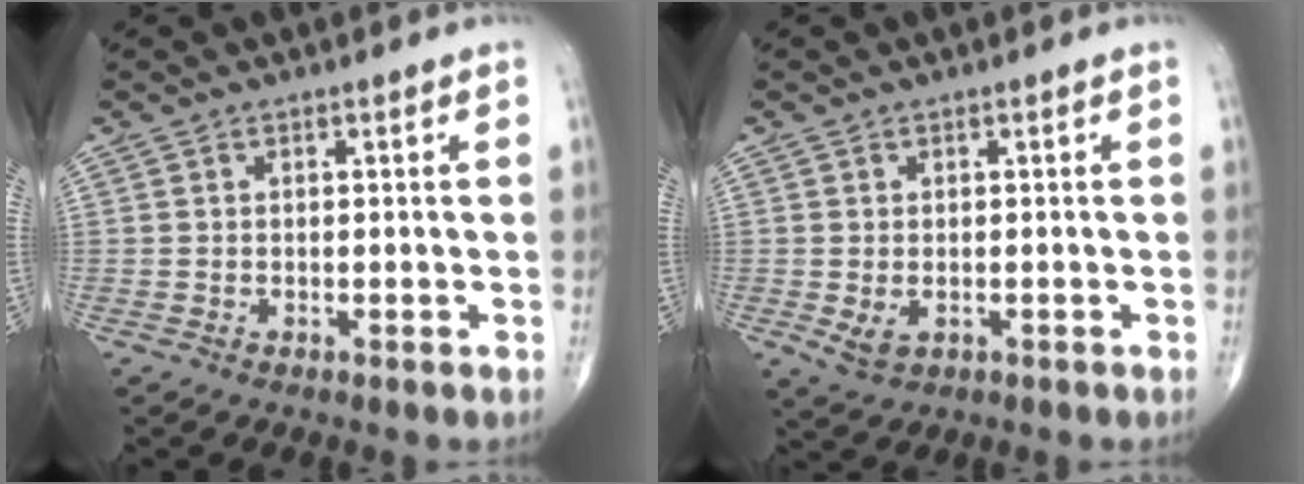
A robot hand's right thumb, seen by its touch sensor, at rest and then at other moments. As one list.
[{"total": 3.0, "force": [-0.6, 2.0, 2.2], "torque": [-0.040, -0.007, -0.002]}]